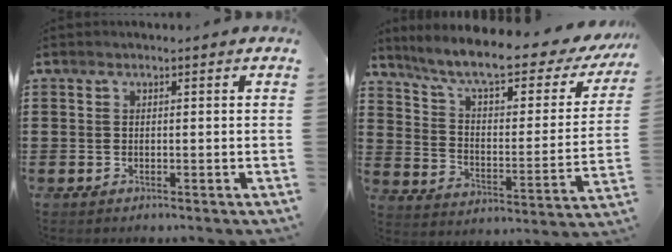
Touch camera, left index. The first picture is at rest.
{"total": 9.7, "force": [7.6, 1.2, 6.0], "torque": [-0.134, -0.046, 0.125]}